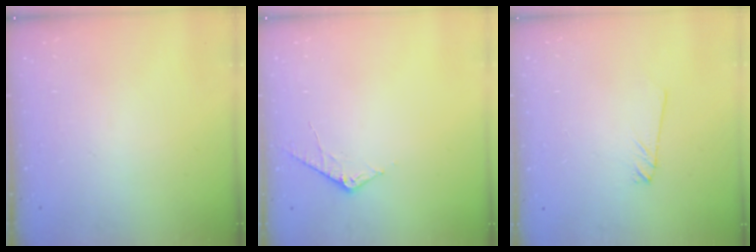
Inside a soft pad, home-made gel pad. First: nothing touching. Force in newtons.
{"total": 6.1, "press": 6.0, "slide": 0.7}
{"total": 0.9, "press": 0.9, "slide": 0.1}